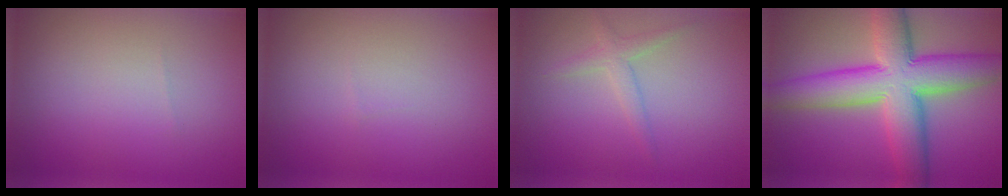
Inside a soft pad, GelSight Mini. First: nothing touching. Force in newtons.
{"total": 0.0}
{"total": 1.8, "press": 1.8, "slide": 0.1}
{"total": 11.3, "press": 11.3, "slide": 0.6}